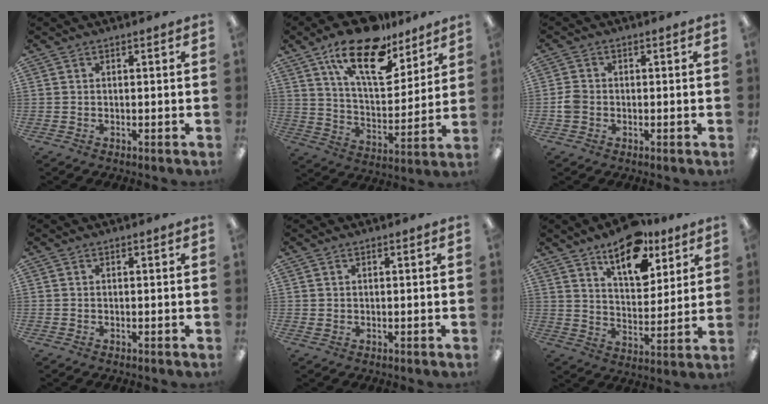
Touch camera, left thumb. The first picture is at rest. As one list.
[{"total": 20.4, "force": [13.4, 8.8, 12.5], "torque": [-0.209, -0.068, 0.230]}, {"total": 3.1, "force": [-0.6, 2.6, 1.6], "torque": [-0.026, 0.008, -0.009]}, {"total": 0.0}, {"total": 0.8, "force": [0.5, 0.6, 0.2], "torque": [-0.006, 0.002, 0.010]}, {"total": 14.9, "force": [10.1, 7.2, 8.3], "torque": [-0.116, -0.054, 0.174]}]